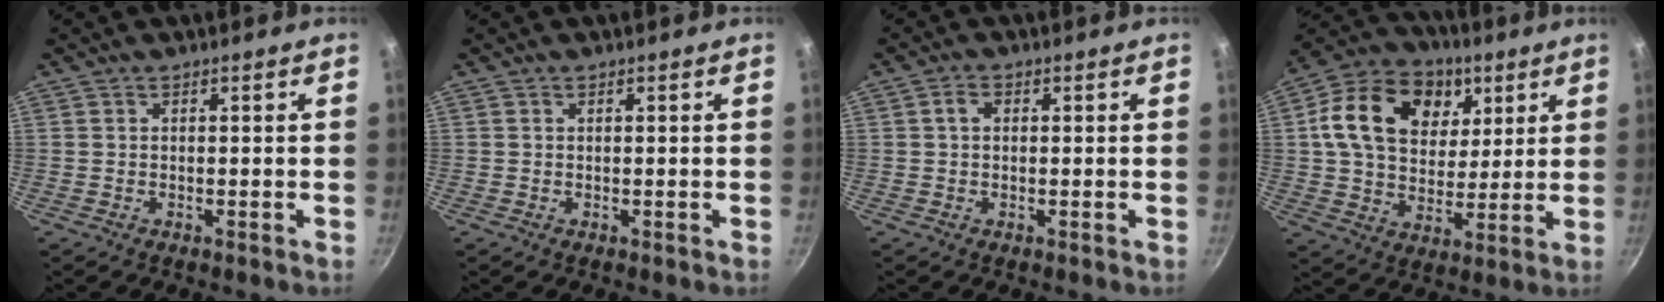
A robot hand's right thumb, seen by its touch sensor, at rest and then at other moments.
{"total": 0.0}
{"total": 2.3, "force": [0.4, 1.6, 1.5], "torque": [-0.023, 0.005, 0.005]}
{"total": 20.3, "force": [6.5, 15.0, 12.0], "torque": [-0.187, -0.001, 0.101]}